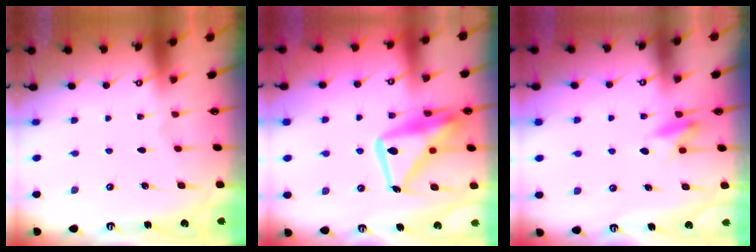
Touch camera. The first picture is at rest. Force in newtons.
{"total": 18.9, "press": 18.8, "slide": 2.0}
{"total": 5.2, "press": 5.1, "slide": 0.9}